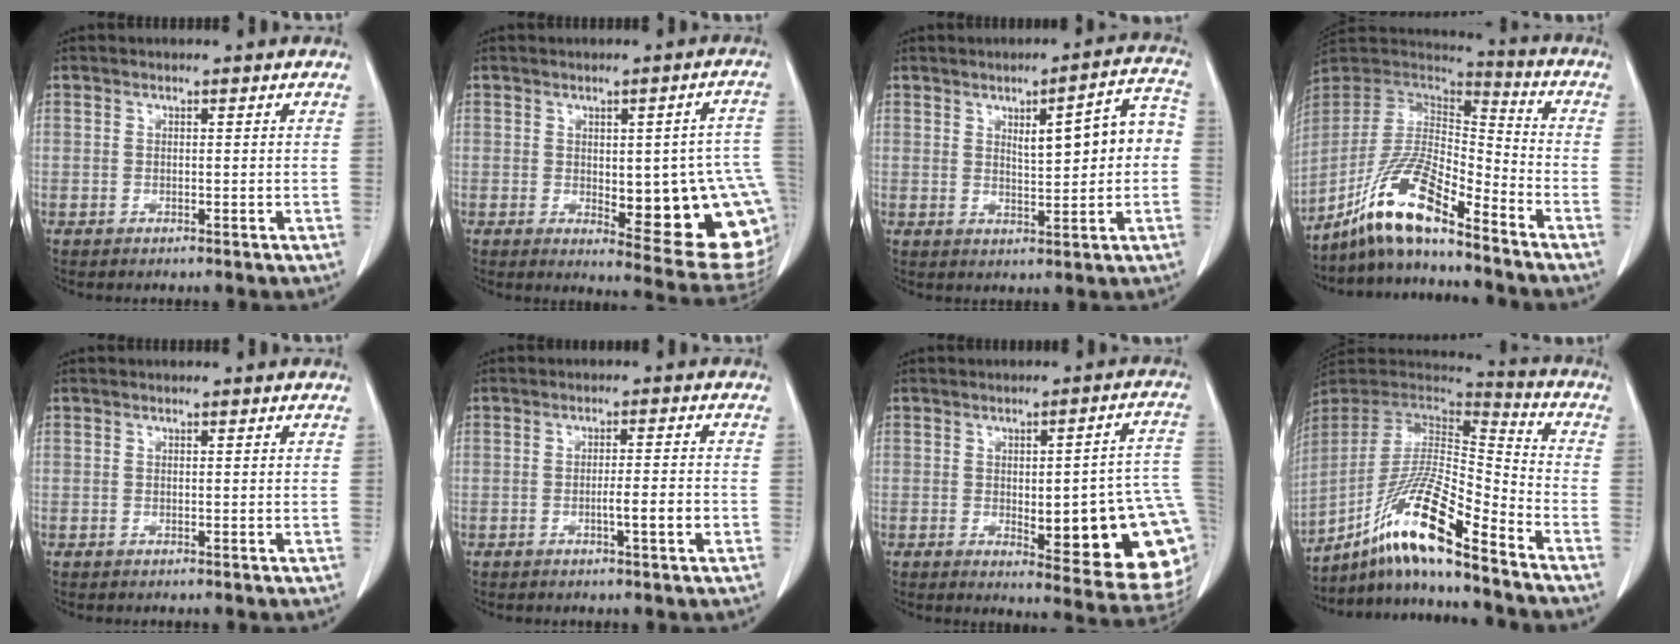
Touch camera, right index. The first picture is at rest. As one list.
[{"total": 18.7, "force": [-2.2, 4.9, 17.9], "torque": [-0.141, 0.011, -0.001]}, {"total": 8.5, "force": [0.8, 1.9, 8.3], "torque": [-0.111, 0.029, 0.016]}, {"total": 13.3, "force": [-9.7, 2.3, 8.8], "torque": [-0.174, 0.009, -0.180]}, {"total": 0.0}, {"total": 3.8, "force": [-1.3, -0.1, 3.6], "torque": [-0.054, -0.001, -0.020]}, {"total": 20.2, "force": [-2.5, 4.2, 19.6], "torque": [-0.163, 0.009, -0.011]}, {"total": 16.6, "force": [-11.3, 0.9, 12.0], "torque": [-0.233, 0.000, -0.205]}]